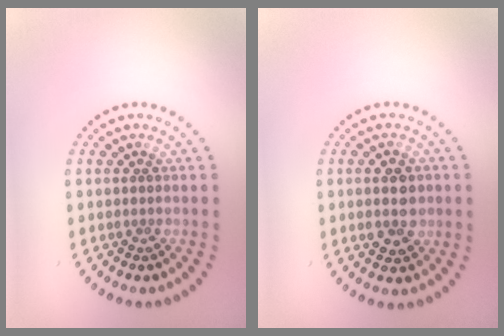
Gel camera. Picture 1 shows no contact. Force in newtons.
{"total": 3.6, "press": 3.5, "slide": 0.2}